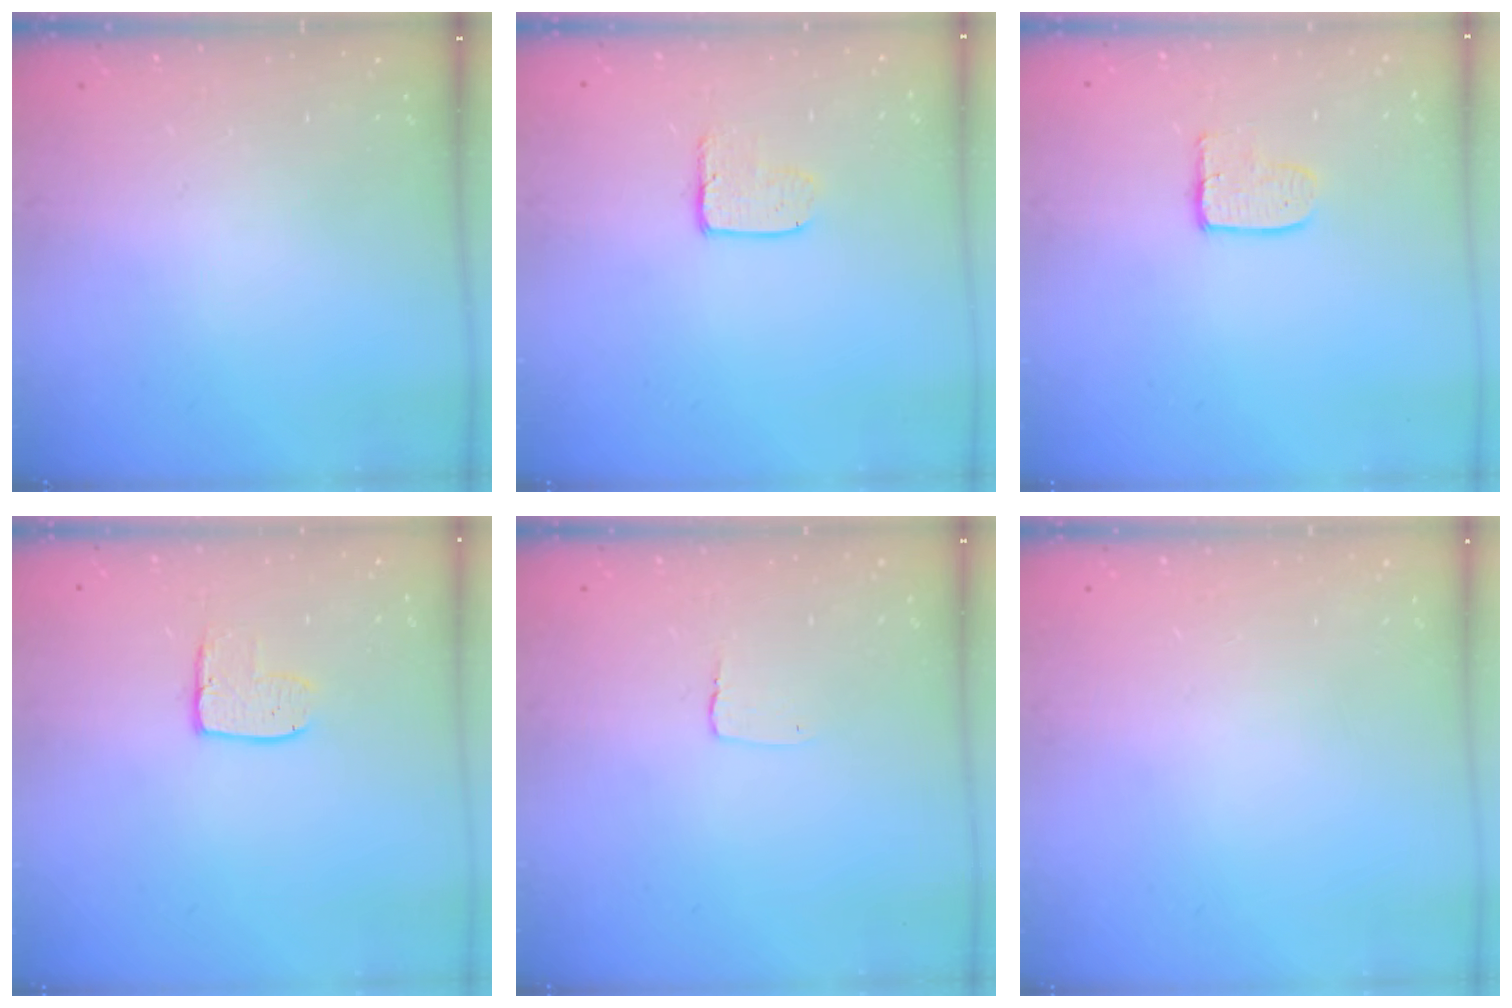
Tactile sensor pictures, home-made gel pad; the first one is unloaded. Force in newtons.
{"total": 4.1, "press": 4.1, "slide": 0.3}
{"total": 5.5, "press": 5.5, "slide": 0.2}
{"total": 8.4, "press": 8.4, "slide": 0.3}
{"total": 2.7, "press": 2.7, "slide": 0.2}
{"total": 0.0}